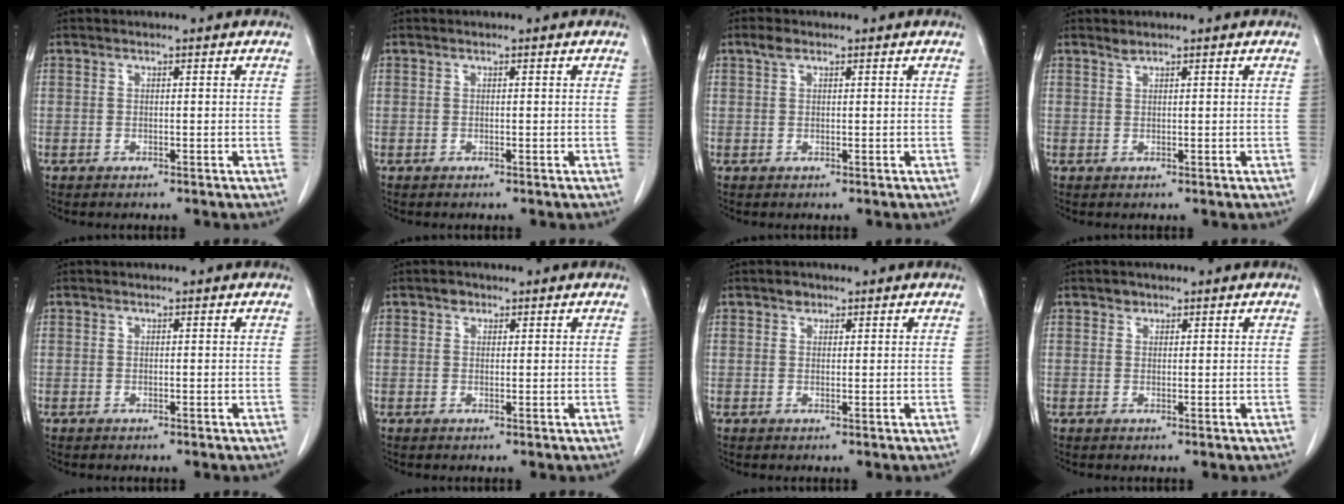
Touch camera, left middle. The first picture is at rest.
{"total": 0.0}
{"total": 1.4, "force": [0.9, 0.7, 0.8], "torque": [-0.019, 0.010, 0.017]}
{"total": 0.7, "force": [0.7, -0.1, 0.1], "torque": [-0.008, -0.002, 0.015]}
{"total": 0.0}
{"total": 1.2, "force": [0.8, 0.9, 0.3], "torque": [-0.003, 0.000, 0.010]}
{"total": 1.2, "force": [0.9, 0.8, 0.3], "torque": [-0.004, -0.002, 0.013]}
{"total": 1.1, "force": [0.7, 0.7, 0.1], "torque": [0.003, -0.004, 0.009]}